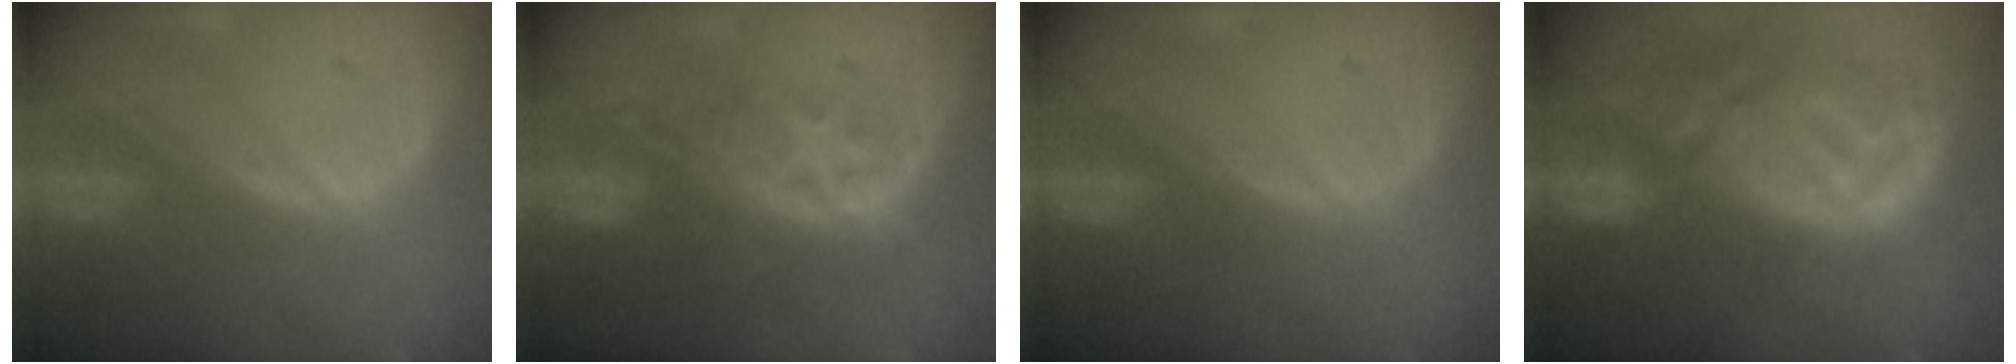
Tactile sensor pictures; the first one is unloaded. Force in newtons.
{"total": 8.2, "press": 7.3, "slide": 3.8}
{"total": 0.0}
{"total": 12.4, "press": 11.1, "slide": 5.7}